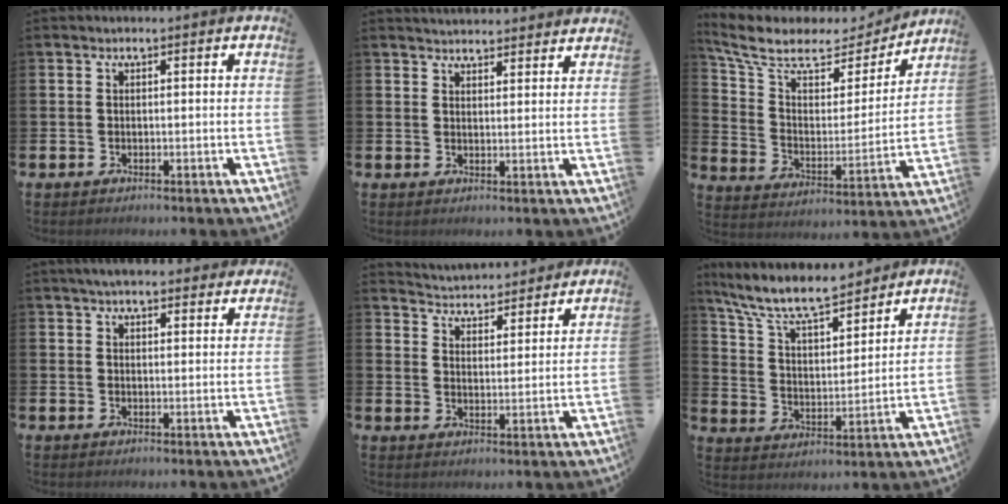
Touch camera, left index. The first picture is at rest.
{"total": 3.6, "force": [3.5, 0.4, 0.0], "torque": [-0.007, -0.020, 0.065]}
{"total": 8.9, "force": [7.4, 3.8, 3.2], "torque": [-0.110, -0.046, 0.125]}
{"total": 4.1, "force": [3.8, 0.9, 1.1], "torque": [-0.029, -0.009, 0.069]}
{"total": 4.4, "force": [4.4, 0.7, -0.3], "torque": [-0.015, -0.039, 0.074]}
{"total": 9.7, "force": [8.8, 2.1, 3.7], "torque": [-0.115, -0.050, 0.155]}